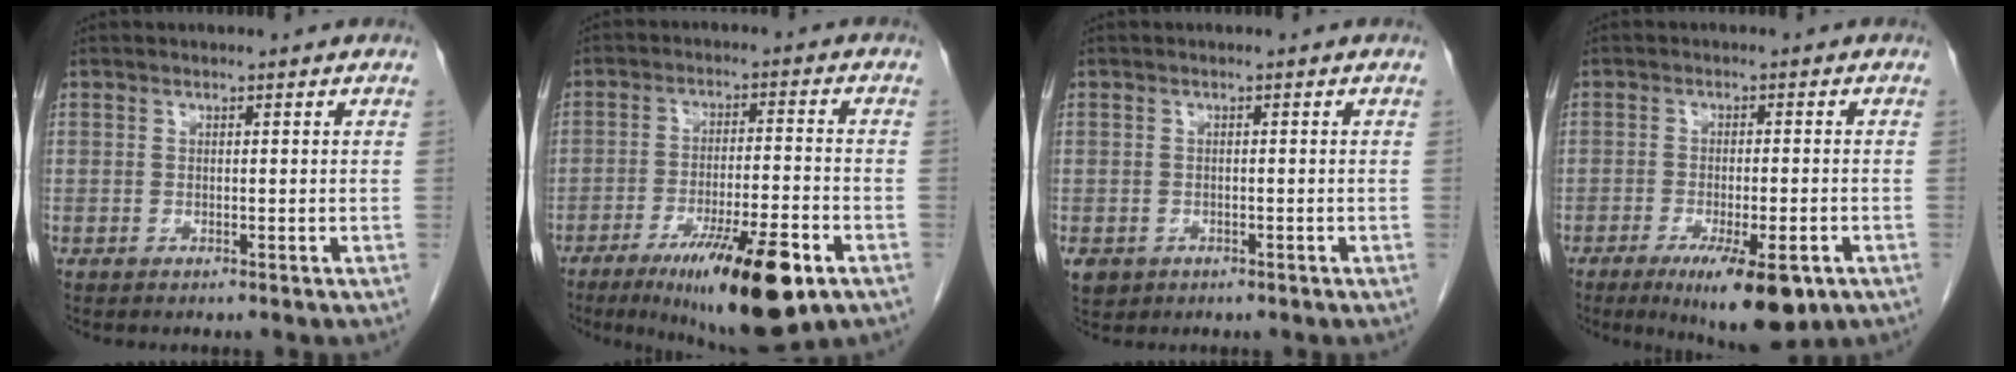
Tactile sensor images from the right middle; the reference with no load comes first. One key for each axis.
{"total": 15.4, "fx": -8.3, "fy": 1.9, "fz": 12.8, "tx": -0.178, "ty": -0.026, "tz": -0.126}
{"total": 3.4, "fx": -1.8, "fy": 2.8, "fz": 0.9, "tx": -0.015, "ty": 0.000, "tz": -0.024}
{"total": 10.2, "fx": -5.9, "fy": 2.3, "fz": 8.0, "tx": -0.116, "ty": -0.018, "tz": -0.083}